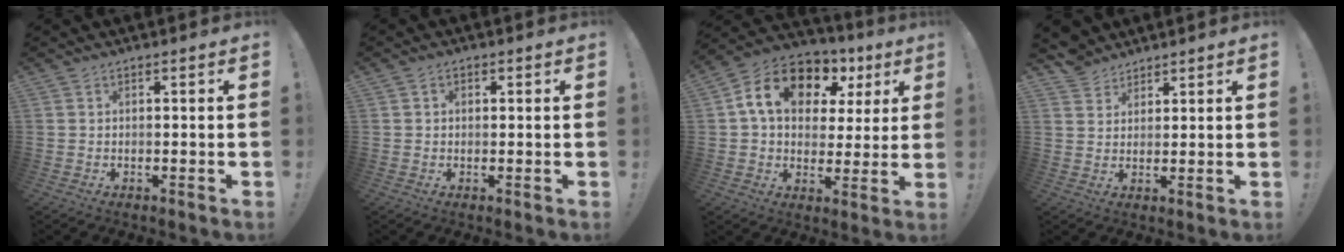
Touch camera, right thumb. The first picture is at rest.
{"total": 1.0, "force": [0.2, 0.9, 0.4], "torque": [0.002, 0.000, 0.002]}
{"total": 15.9, "force": [6.8, 10.6, 9.8], "torque": [-0.157, -0.020, 0.123]}
{"total": 5.8, "force": [4.8, 3.2, 0.5], "torque": [-0.012, -0.030, 0.095]}